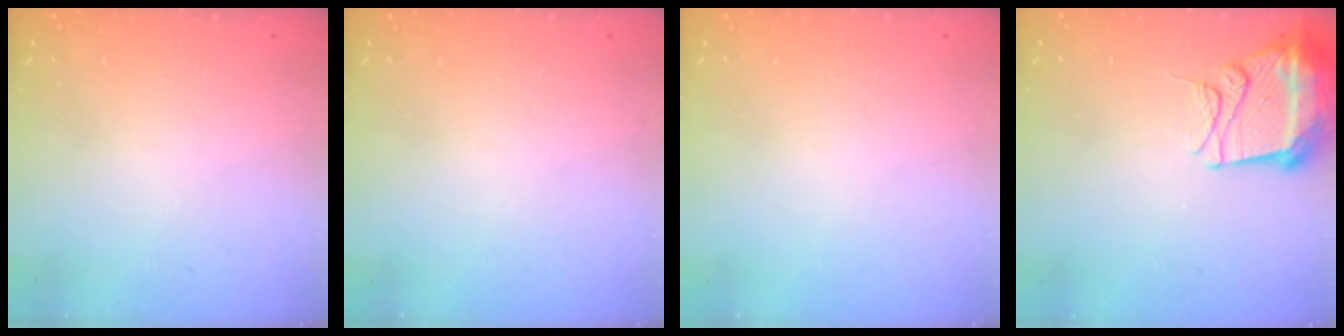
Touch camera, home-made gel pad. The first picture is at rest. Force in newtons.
{"total": 0.0}
{"total": 0.0}
{"total": 13.1, "press": 13.1, "slide": 1.4}